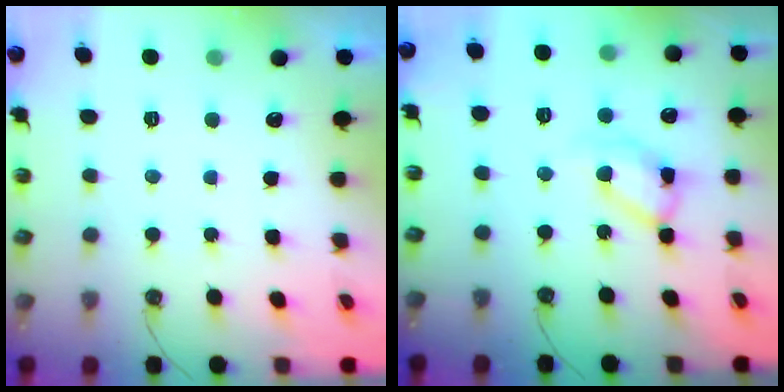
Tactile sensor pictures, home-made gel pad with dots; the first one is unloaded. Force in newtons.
{"total": 12.2, "press": 12.1, "slide": 1.6}